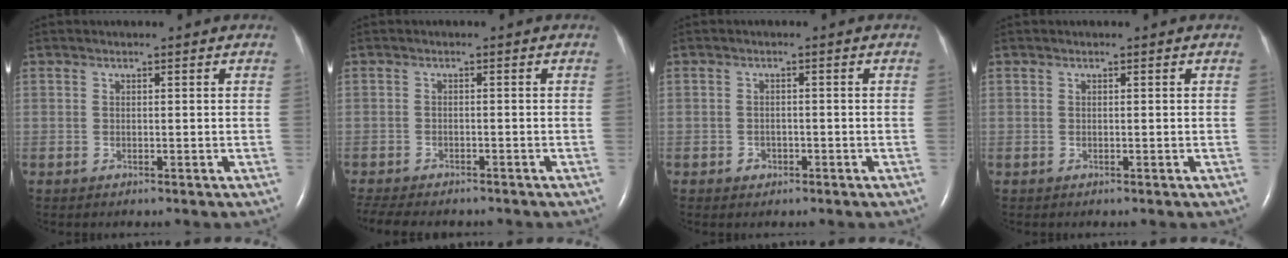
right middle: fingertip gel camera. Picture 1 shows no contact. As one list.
[{"total": 10.5, "force": [-8.8, 3.2, 4.7], "torque": [-0.089, -0.006, -0.121]}, {"total": 1.5, "force": [-0.8, 1.1, 0.5], "torque": [-0.008, 0.004, -0.010]}, {"total": 0.0}]